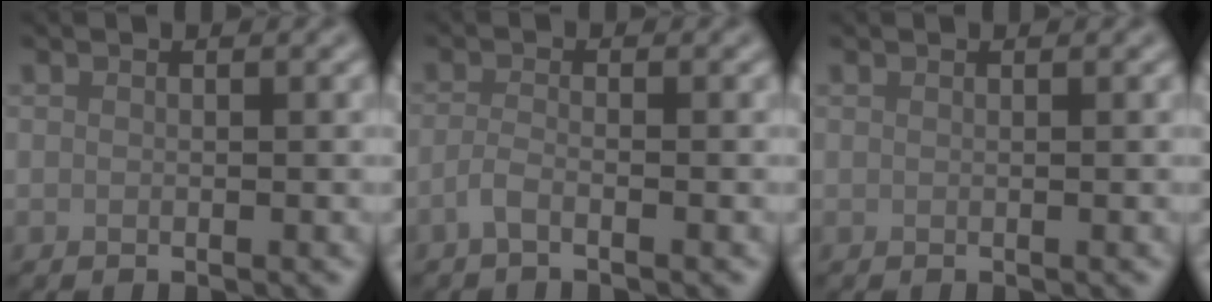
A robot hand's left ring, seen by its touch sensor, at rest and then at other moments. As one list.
[{"total": 1.5, "force": [-1.0, 0.4, 1.1], "torque": [-0.023, 0.002, -0.024]}, {"total": 0.0}]